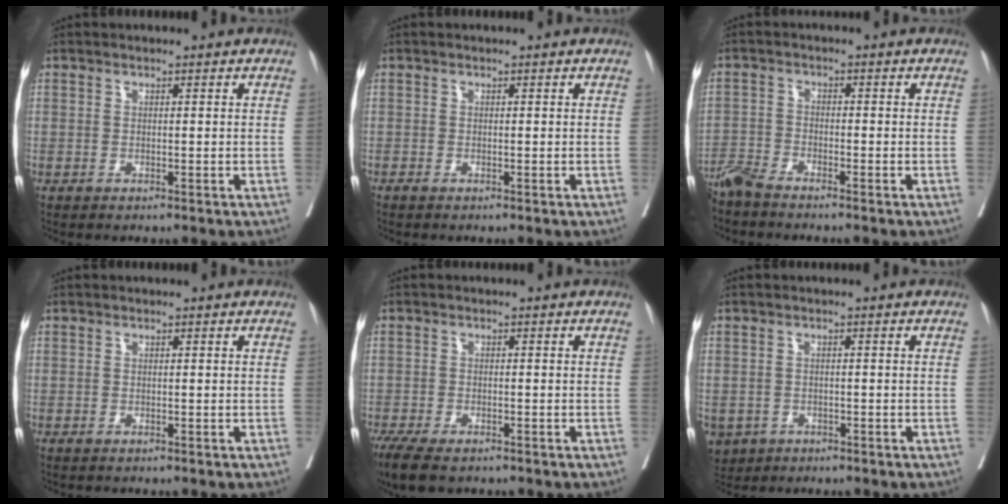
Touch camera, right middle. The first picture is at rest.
{"total": 0.0}
{"total": 4.0, "force": [-3.8, 0.0, 1.3], "torque": [-0.021, -0.014, -0.077]}
{"total": 0.0}
{"total": 7.1, "force": [-5.4, 2.4, 4.0], "torque": [-0.068, -0.015, -0.087]}
{"total": 5.5, "force": [-3.1, 4.3, 1.5], "torque": [-0.032, 0.000, -0.047]}